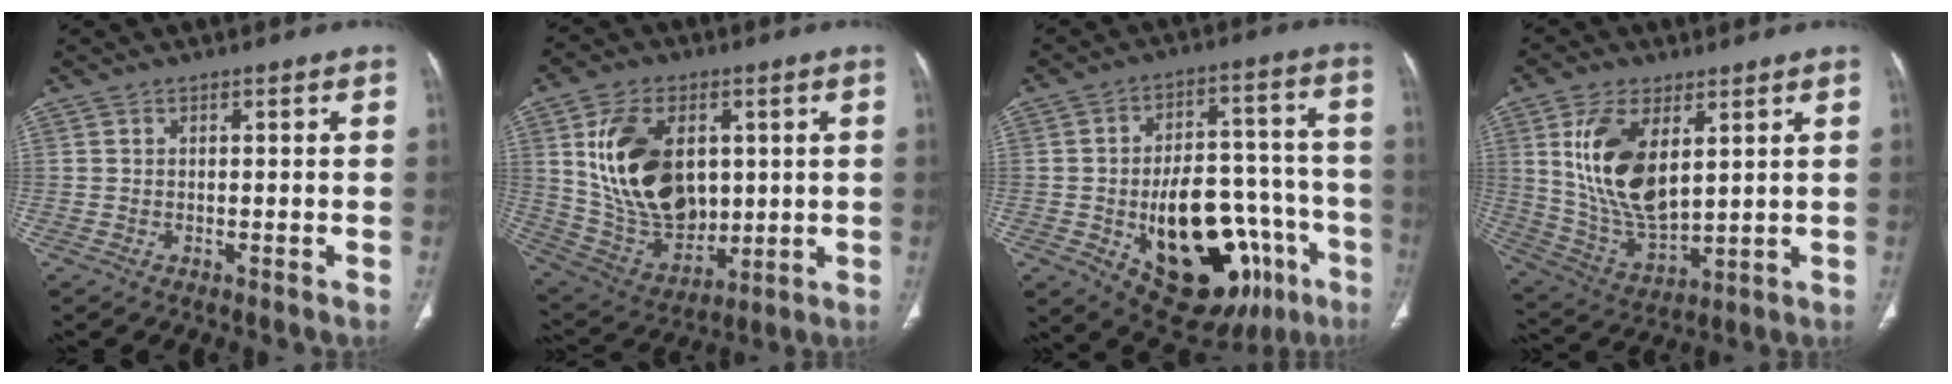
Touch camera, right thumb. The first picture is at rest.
{"total": 20.1, "force": [3.8, 13.4, 14.5], "torque": [-0.232, -0.016, 0.091]}
{"total": 26.5, "force": [-9.7, 14.2, 20.1], "torque": [-0.240, 0.044, -0.118]}
{"total": 15.8, "force": [4.8, 8.0, 12.8], "torque": [-0.242, -0.025, 0.106]}